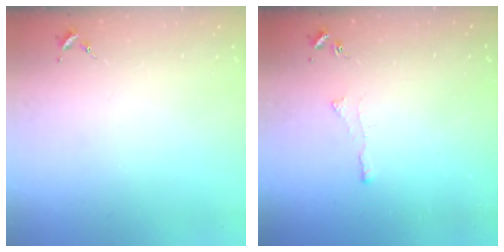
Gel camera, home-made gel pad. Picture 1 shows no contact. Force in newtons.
{"total": 2.6, "press": 2.5, "slide": 0.6}